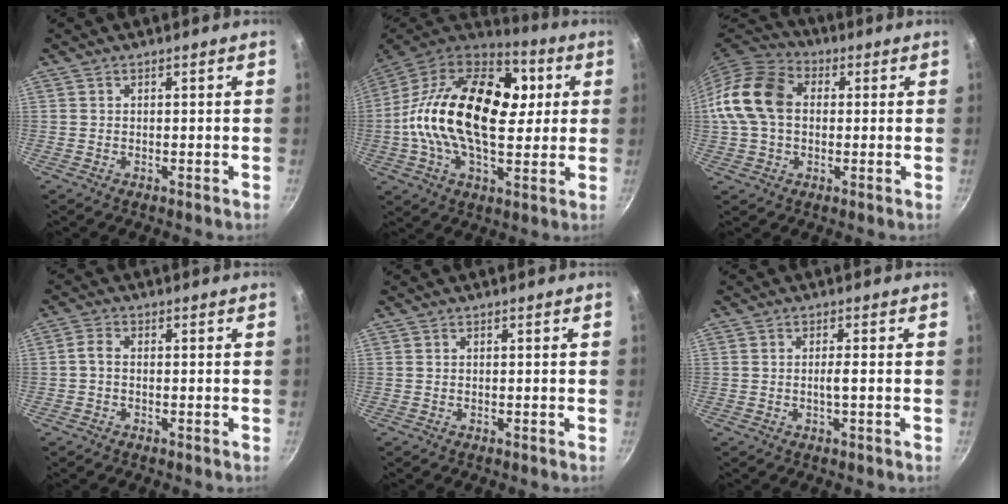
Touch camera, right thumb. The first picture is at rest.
{"total": 28.0, "force": [3.0, 16.6, 22.3], "torque": [-0.371, 0.025, 0.029]}
{"total": 14.2, "force": [1.1, 10.4, 9.6], "torque": [-0.163, 0.027, 0.004]}
{"total": 2.1, "force": [-0.4, 1.4, 1.6], "torque": [-0.036, 0.012, -0.013]}
{"total": 0.0}
{"total": 1.7, "force": [-0.3, 0.0, 1.7], "torque": [-0.034, 0.004, -0.007]}